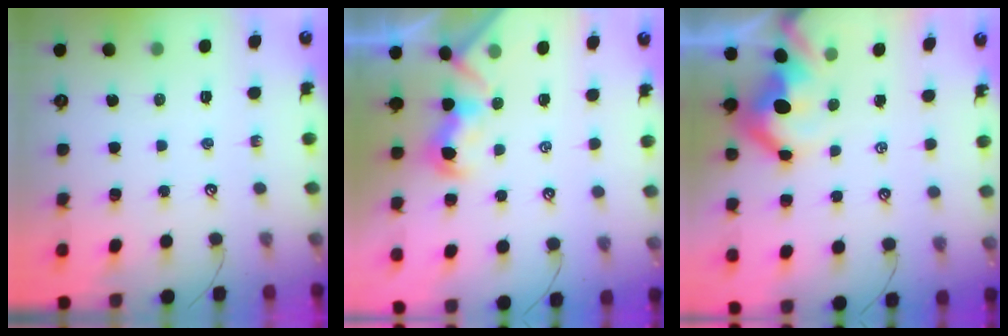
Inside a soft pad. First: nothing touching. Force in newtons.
{"total": 2.8, "press": 2.6, "slide": 0.9}
{"total": 6.2, "press": 6.2, "slide": 1.0}